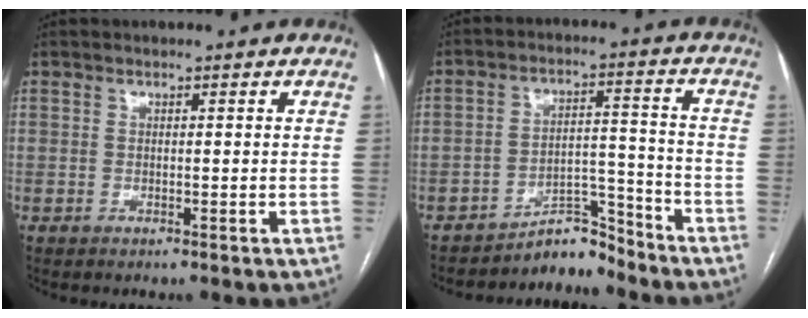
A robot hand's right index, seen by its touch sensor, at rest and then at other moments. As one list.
[{"total": 5.8, "force": [-5.7, 1.3, 0.0], "torque": [0.012, 0.044, -0.089]}]